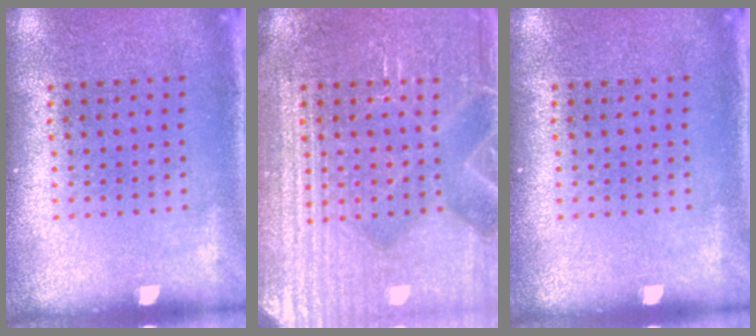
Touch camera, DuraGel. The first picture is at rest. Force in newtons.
{"total": 6.2, "press": 6.1, "slide": 0.8}
{"total": 0.0}